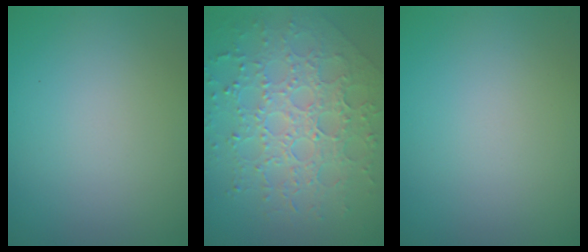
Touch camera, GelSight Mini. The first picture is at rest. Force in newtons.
{"total": 7.2, "press": 5.2, "slide": 5.0}
{"total": 0.0}